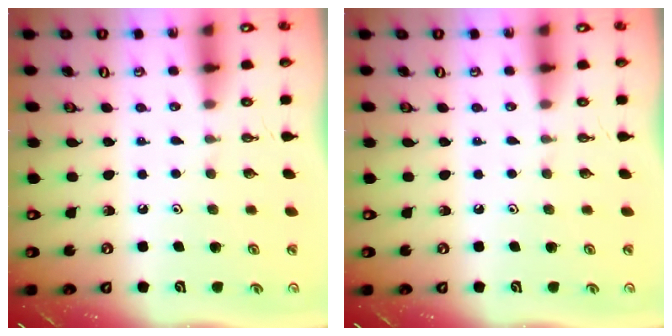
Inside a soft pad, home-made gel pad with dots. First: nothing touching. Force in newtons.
{"total": 0.0}